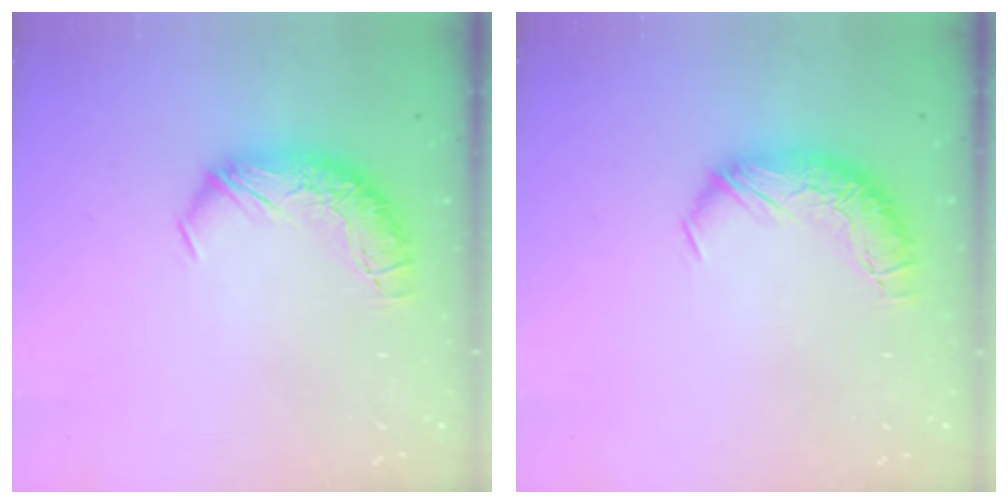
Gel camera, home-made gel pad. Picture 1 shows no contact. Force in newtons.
{"total": 0.0}